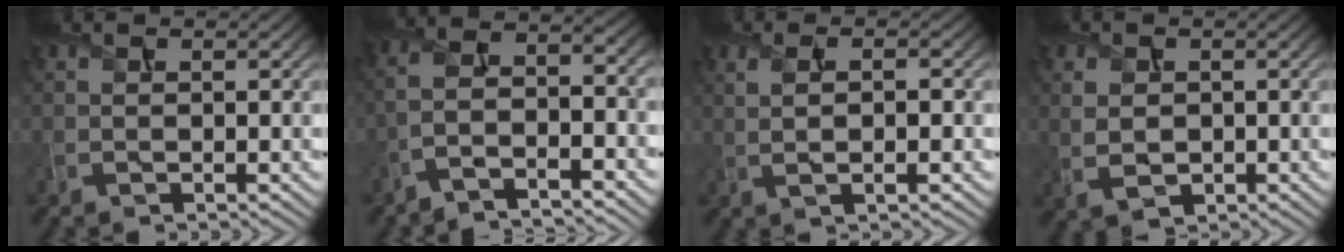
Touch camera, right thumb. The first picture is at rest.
{"total": 7.3, "force": [-4.8, 1.9, 5.1], "torque": [-0.101, 0.000, -0.099]}
{"total": 3.0, "force": [0.2, 0.6, 2.9], "torque": [-0.047, -0.005, 0.005]}
{"total": 3.0, "force": [0.1, 2.3, 2.0], "torque": [-0.044, -0.005, 0.005]}